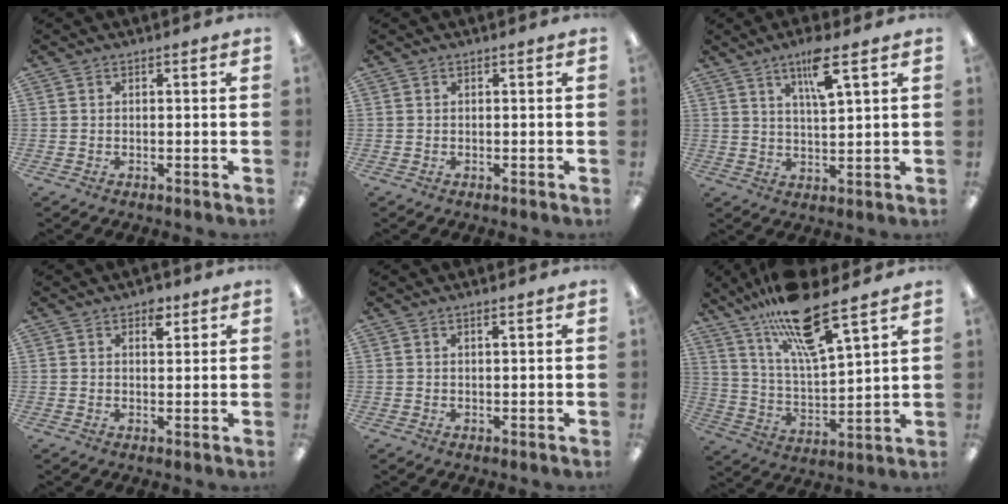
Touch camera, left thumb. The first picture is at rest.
{"total": 0.0}
{"total": 8.2, "force": [4.9, 1.7, 6.4], "torque": [-0.105, -0.015, 0.077]}
{"total": 3.9, "force": [2.4, 2.1, 2.3], "torque": [-0.009, -0.012, 0.034]}
{"total": 1.2, "force": [0.7, 0.1, 0.9], "torque": [-0.019, 0.001, 0.012]}
{"total": 17.6, "force": [13.2, 3.3, 11.1], "torque": [-0.208, -0.069, 0.219]}